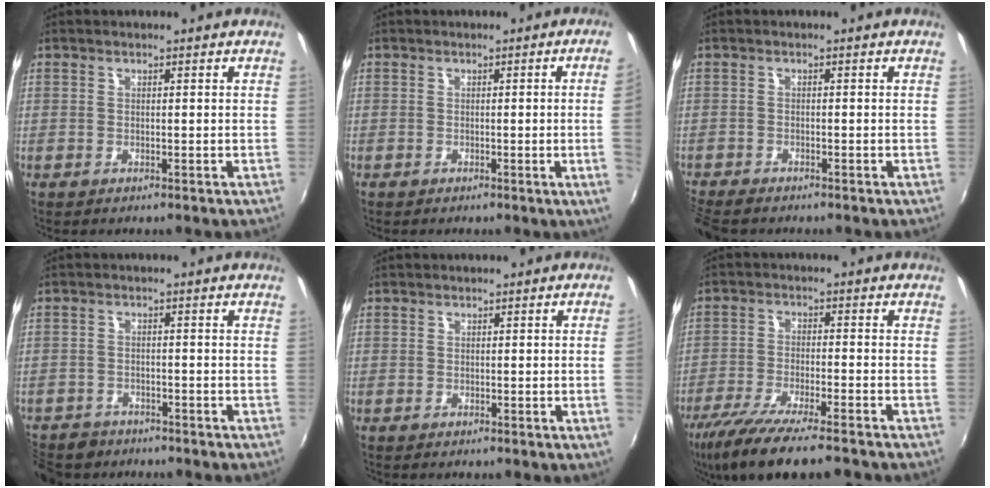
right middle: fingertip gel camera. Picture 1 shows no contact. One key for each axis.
{"total": 4.3, "fx": 0.1, "fy": -2.1, "fz": 3.8, "tx": -0.060, "ty": -0.010, "tz": 0.005}
{"total": 5.1, "fx": -4.6, "fy": 1.0, "fz": 1.8, "tx": -0.053, "ty": -0.028, "tz": -0.087}
{"total": 8.1, "fx": -6.3, "fy": 4.6, "fz": 2.0, "tx": -0.068, "ty": -0.003, "tz": -0.106}
{"total": 1.7, "fx": 0.0, "fy": -1.0, "fz": 1.4, "tx": -0.012, "ty": -0.013, "tz": 0.003}
{"total": 13.6, "fx": -10.8, "fy": 1.8, "fz": 8.0, "tx": -0.171, "ty": -0.043, "tz": -0.188}